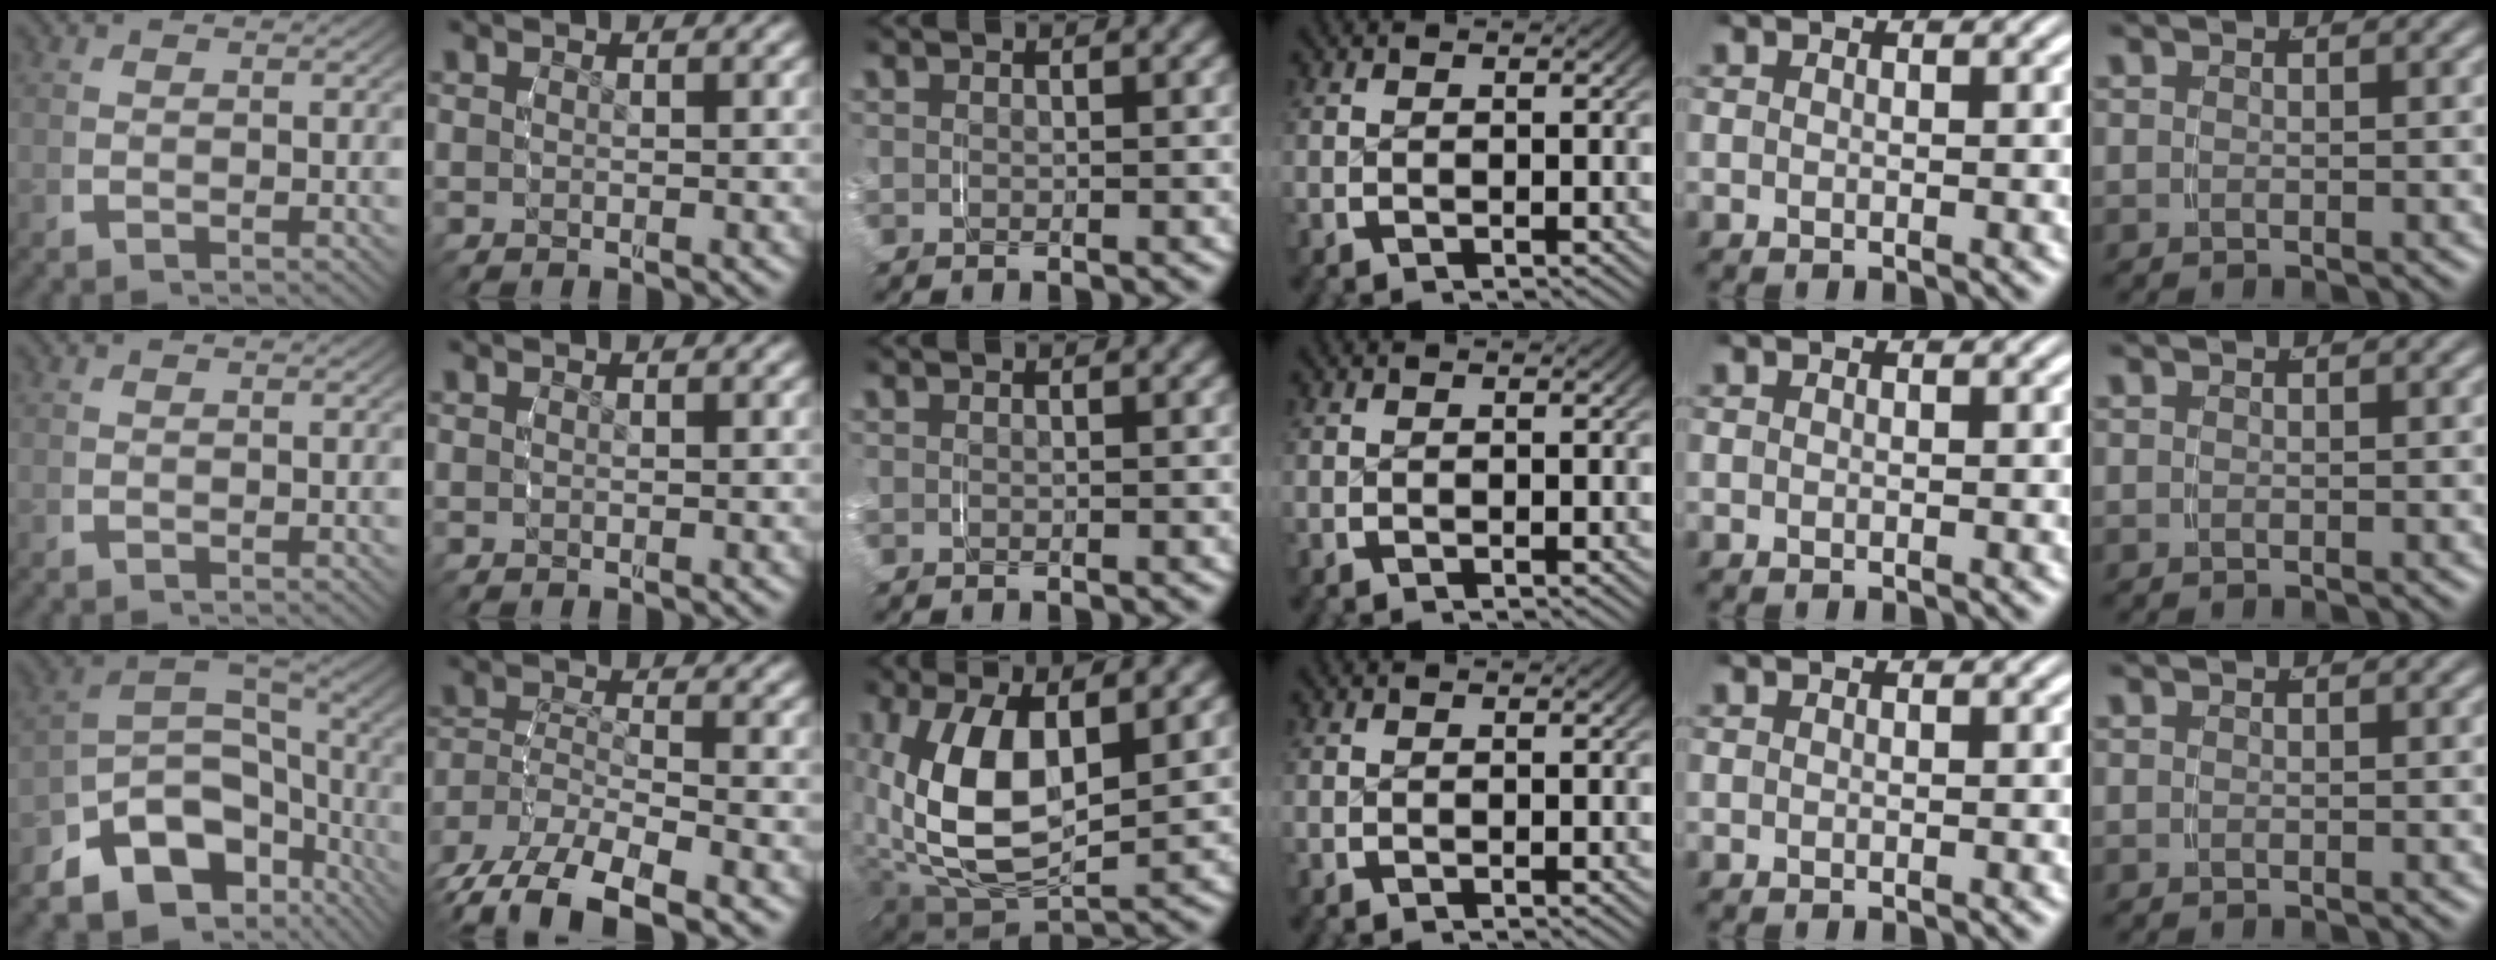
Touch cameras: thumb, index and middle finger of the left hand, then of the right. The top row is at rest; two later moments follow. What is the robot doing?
{"motion": "grasp_and_lifting", "object": "shorts"}